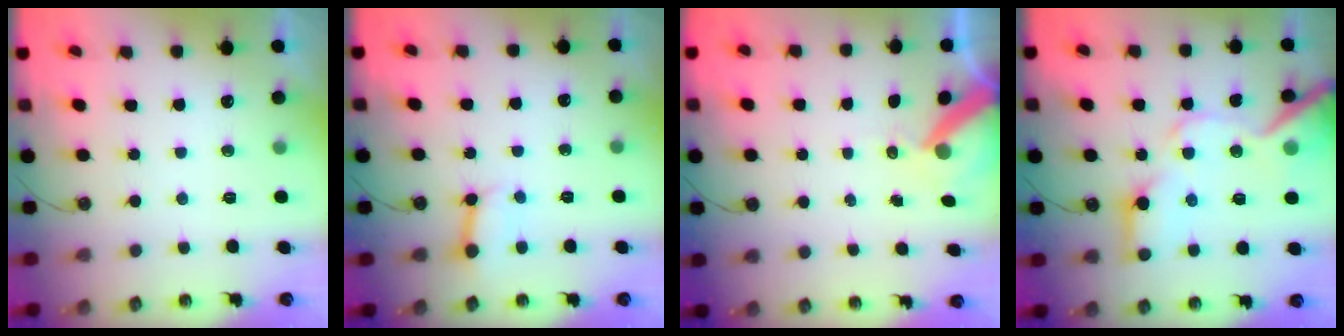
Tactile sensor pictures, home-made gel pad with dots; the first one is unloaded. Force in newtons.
{"total": 4.1, "press": 4.1, "slide": 0.5}
{"total": 8.6, "press": 8.5, "slide": 1.3}
{"total": 17.4, "press": 17.3, "slide": 2.1}